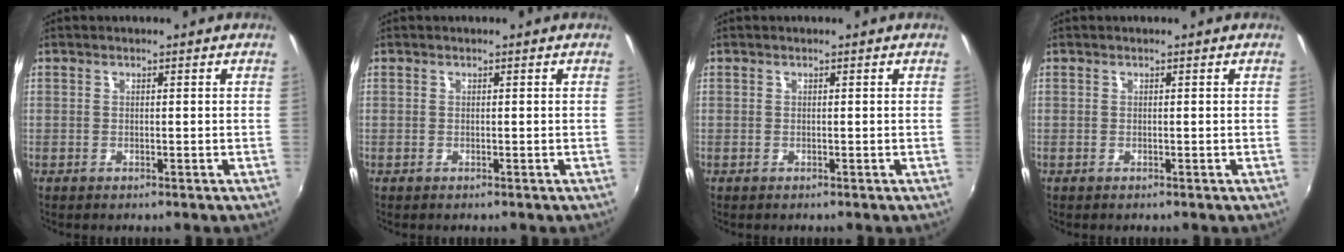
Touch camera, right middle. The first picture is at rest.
{"total": 0.0}
{"total": 0.0}
{"total": 0.0}